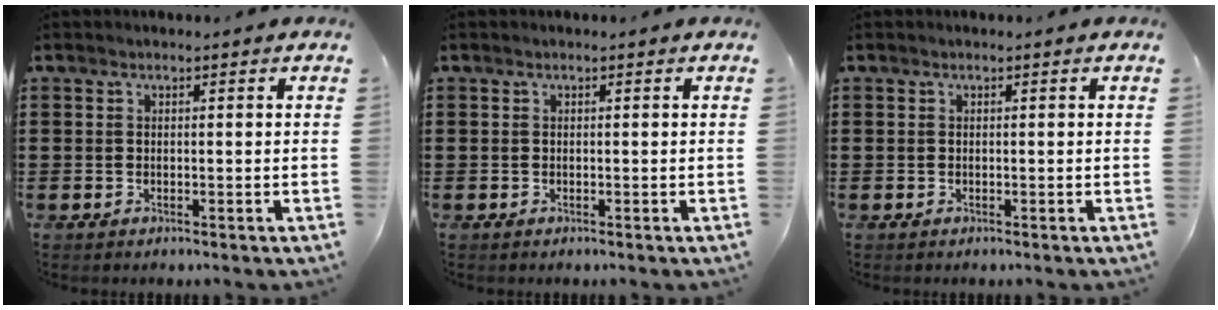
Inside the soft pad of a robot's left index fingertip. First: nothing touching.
{"total": 0.0}
{"total": 0.0}